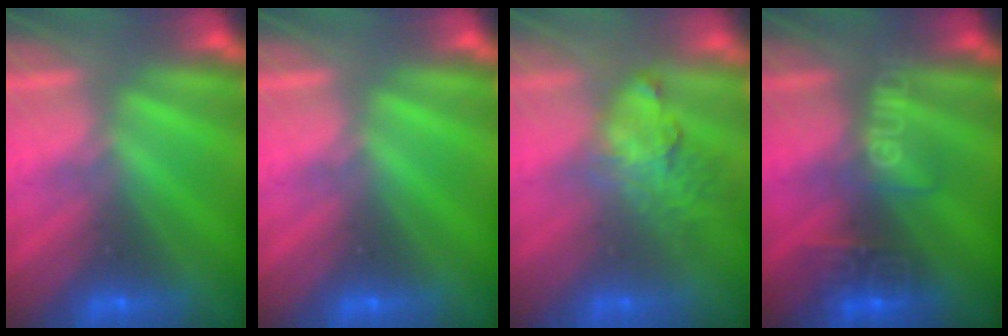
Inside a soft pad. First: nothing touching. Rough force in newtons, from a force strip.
{"total": 0.0}
{"total": 3.6}
{"total": 2.7}